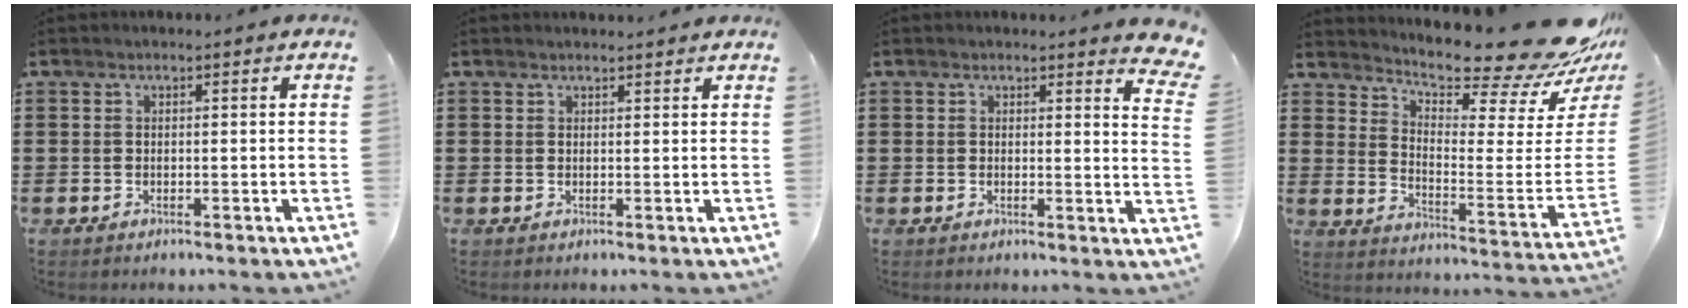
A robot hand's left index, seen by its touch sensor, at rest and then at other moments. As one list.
[{"total": 1.1, "force": [1.0, 0.4, -0.2], "torque": [0.001, 0.001, 0.021]}, {"total": 2.6, "force": [2.3, 0.2, 1.3], "torque": [-0.020, -0.010, 0.038]}, {"total": 12.7, "force": [11.1, 1.0, 6.1], "torque": [-0.107, -0.099, 0.182]}]